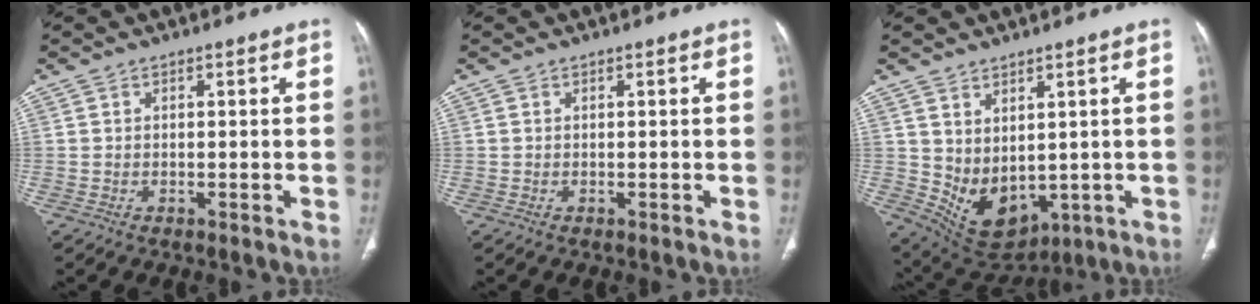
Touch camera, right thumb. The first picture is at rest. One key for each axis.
{"total": 0.0}
{"total": 9.1, "fx": 1.4, "fy": 5.9, "fz": 6.7, "tx": -0.096, "ty": -0.020, "tz": 0.063}